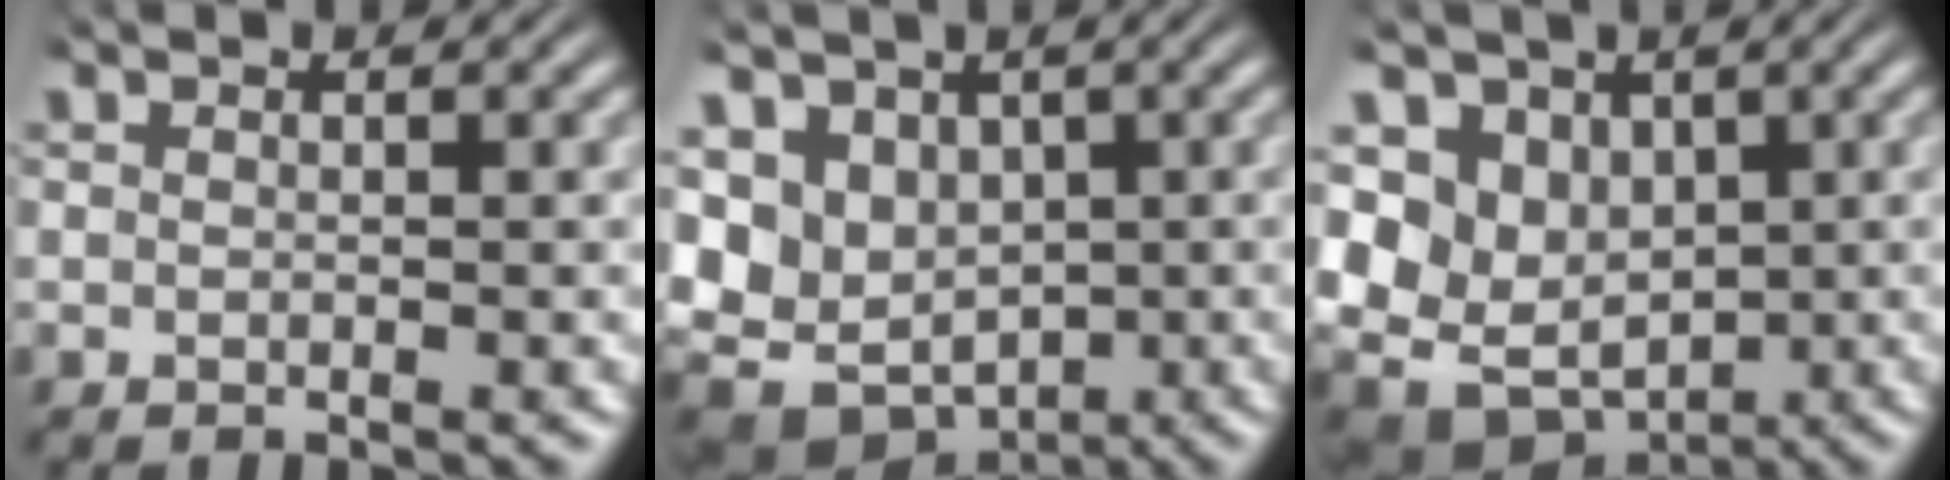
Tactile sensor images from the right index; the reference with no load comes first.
{"total": 11.0, "force": [-1.9, 9.4, 5.4], "torque": [-0.146, -0.056, -0.013]}
{"total": 12.8, "force": [-1.3, 11.1, 6.3], "torque": [-0.162, -0.051, -0.009]}